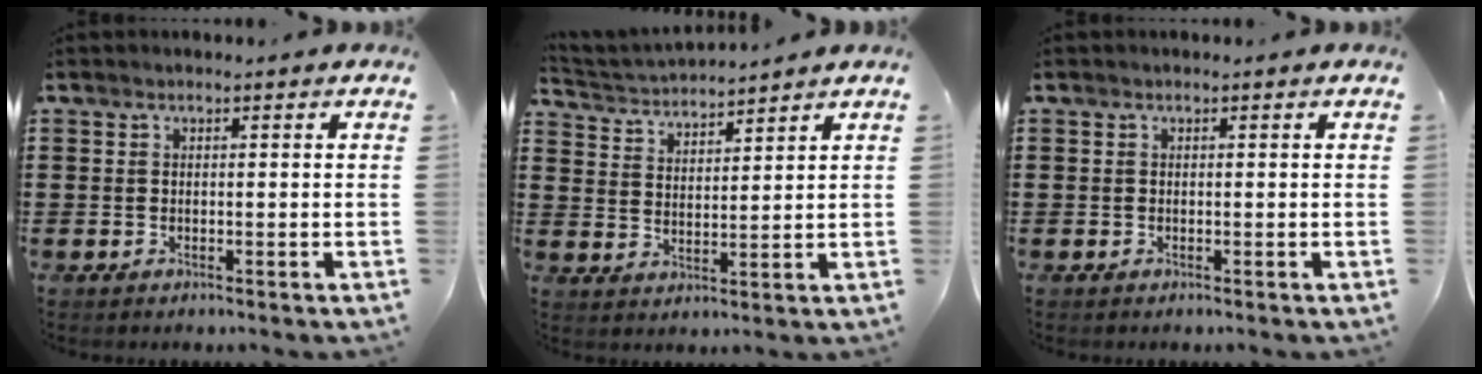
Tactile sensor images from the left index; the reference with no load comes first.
{"total": 3.2, "force": [3.2, 0.1, 0.0], "torque": [-0.017, -0.017, 0.055]}
{"total": 0.0}